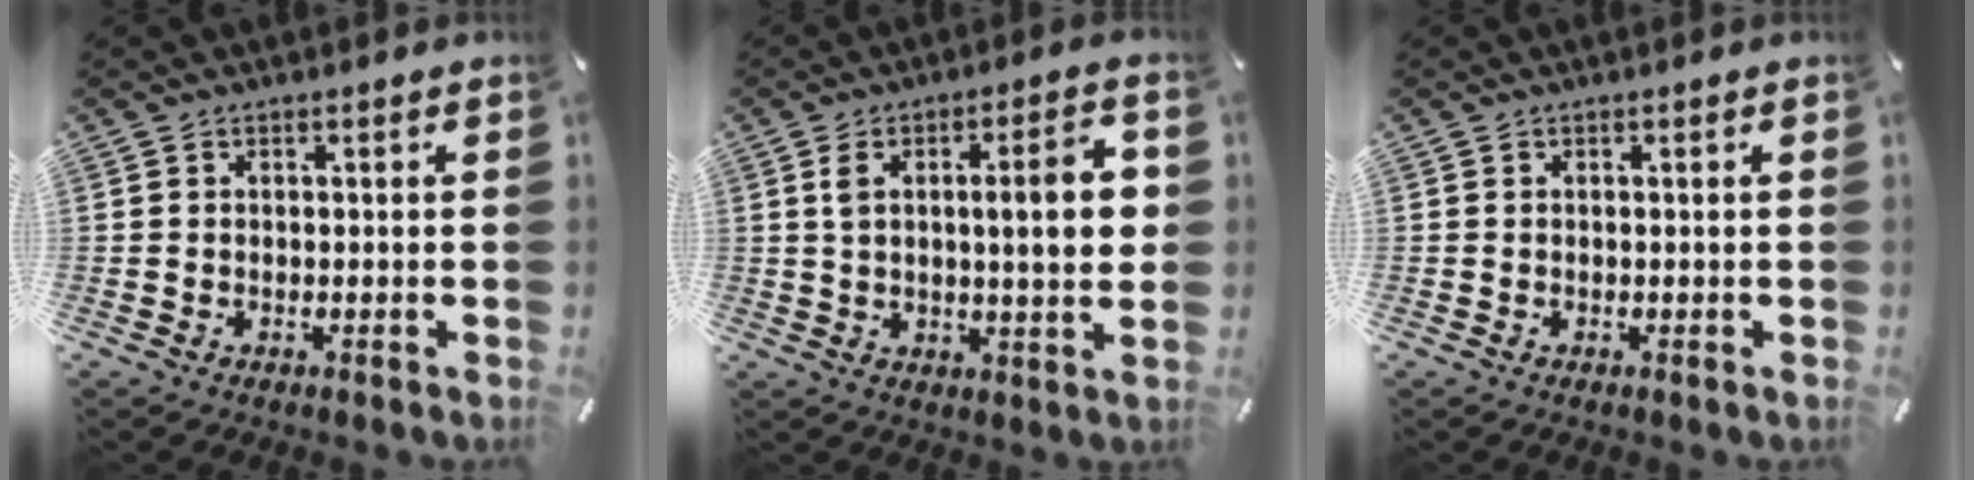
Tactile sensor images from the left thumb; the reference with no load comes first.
{"total": 12.6, "force": [1.9, 3.3, 12.0], "torque": [-0.176, -0.002, 0.023]}
{"total": 0.0}